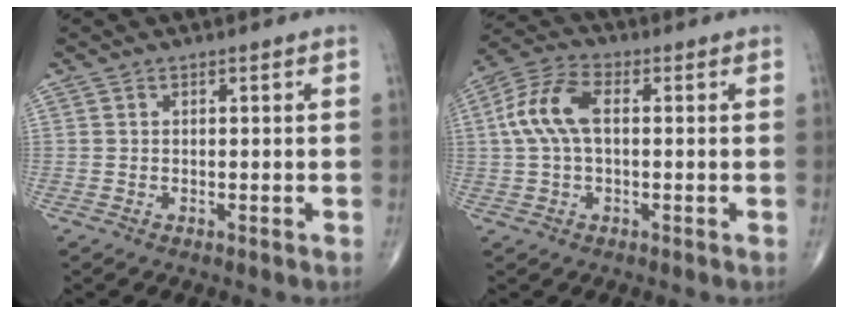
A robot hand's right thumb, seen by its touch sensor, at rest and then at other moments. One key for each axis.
{"total": 9.4, "fx": 0.9, "fy": 5.0, "fz": 7.8, "tx": -0.175, "ty": 0.027, "tz": 0.012}